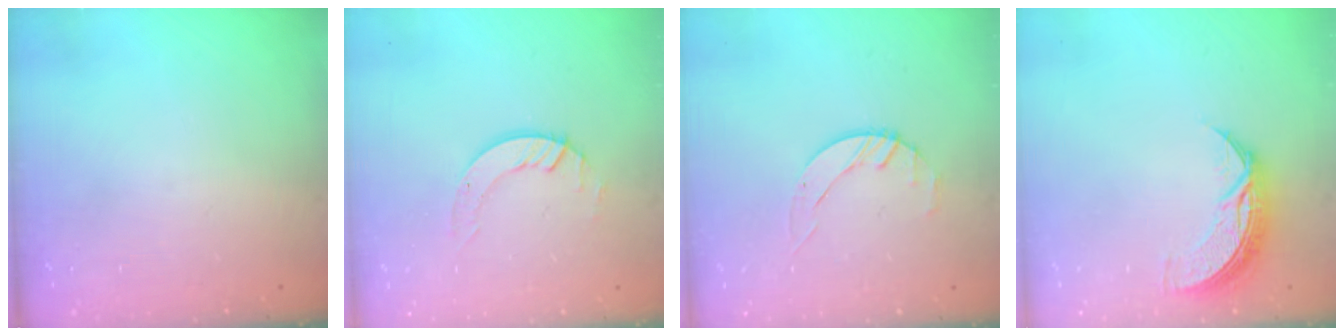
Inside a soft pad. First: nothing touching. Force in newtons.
{"total": 4.5, "press": 4.5, "slide": 0.4}
{"total": 2.0, "press": 2.0, "slide": 0.3}
{"total": 8.3, "press": 8.2, "slide": 0.3}